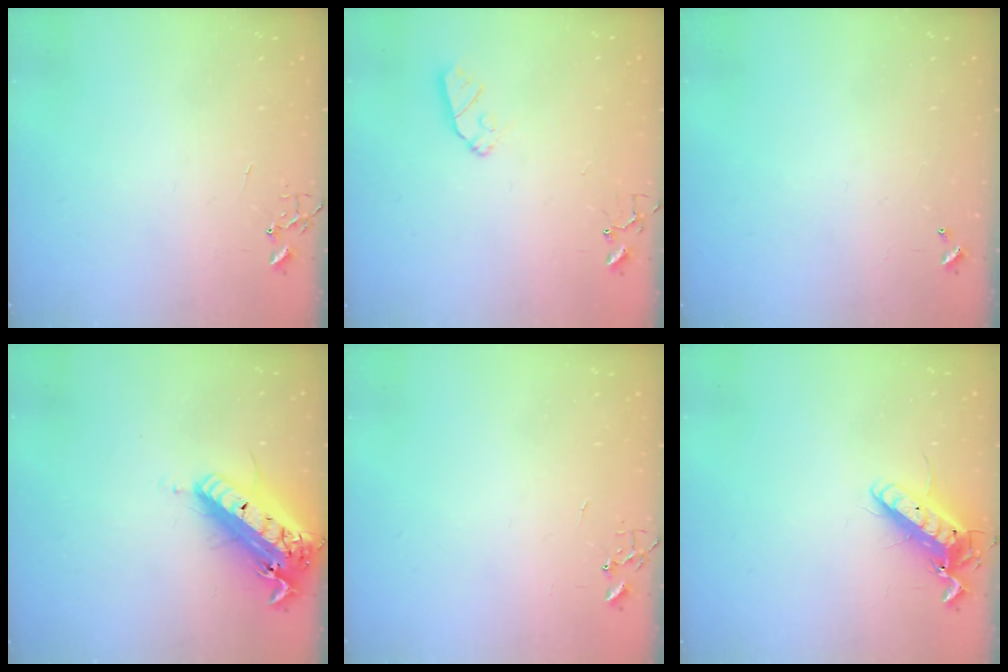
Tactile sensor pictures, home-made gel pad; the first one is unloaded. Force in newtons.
{"total": 7.3, "press": 7.2, "slide": 0.5}
{"total": 0.0}
{"total": 21.3, "press": 20.9, "slide": 4.2}
{"total": 0.0}
{"total": 13.6, "press": 13.4, "slide": 2.0}